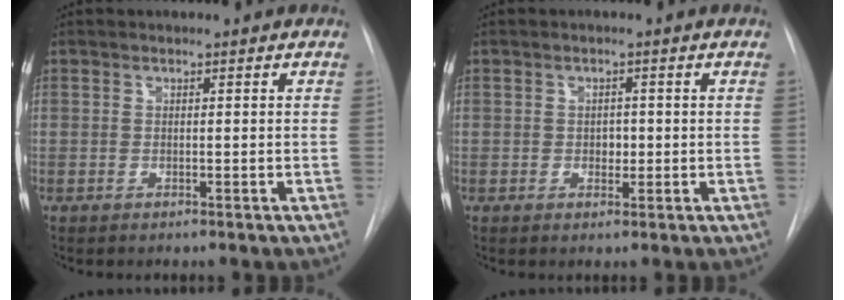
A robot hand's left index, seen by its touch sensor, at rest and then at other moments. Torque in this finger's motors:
{"motor_torque": [0.49, -0.24, -0.01, 0.02]}